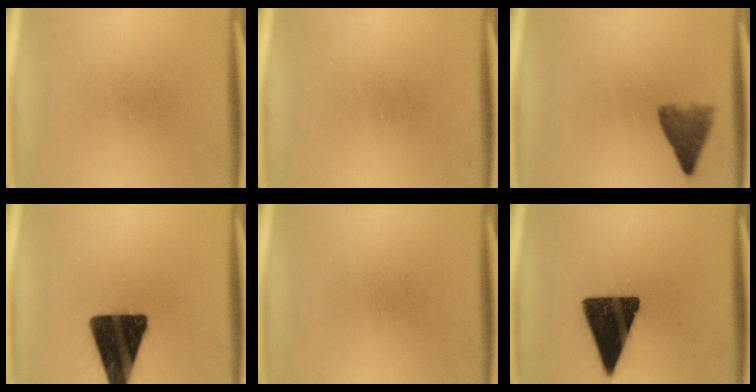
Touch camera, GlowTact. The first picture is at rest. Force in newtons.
{"total": 0.0}
{"total": 4.4}
{"total": 18.0}
{"total": 0.0}
{"total": 16.3}